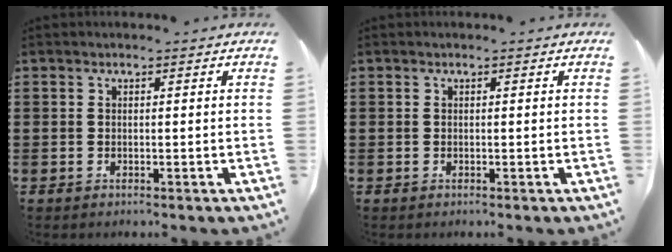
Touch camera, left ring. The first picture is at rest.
{"total": 0.0}